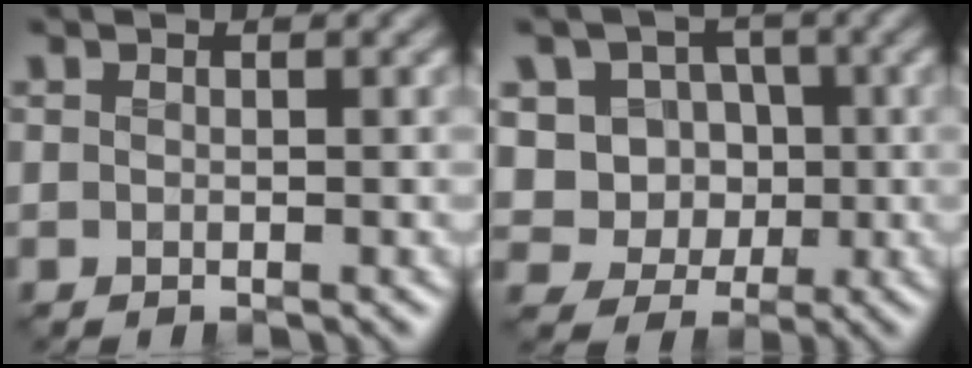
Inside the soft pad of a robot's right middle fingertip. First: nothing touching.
{"total": 6.8, "force": [0.5, 6.2, 2.7], "torque": [-0.044, 0.019, -0.010]}